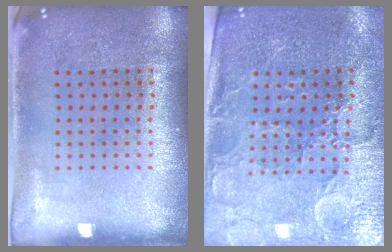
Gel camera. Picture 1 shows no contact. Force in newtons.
{"total": 3.5, "press": 3.2, "slide": 1.3}